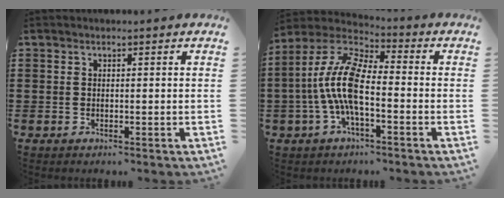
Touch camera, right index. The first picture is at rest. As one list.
[{"total": 10.5, "force": [-1.4, 3.7, 9.7], "torque": [-0.234, -0.013, -0.035]}]